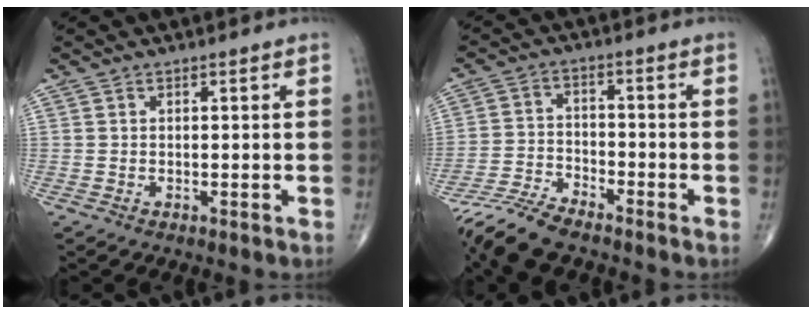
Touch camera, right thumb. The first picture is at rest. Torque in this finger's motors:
{"motor_torque": [2.09, 1.38, 0.14, -0.78, 0.03]}